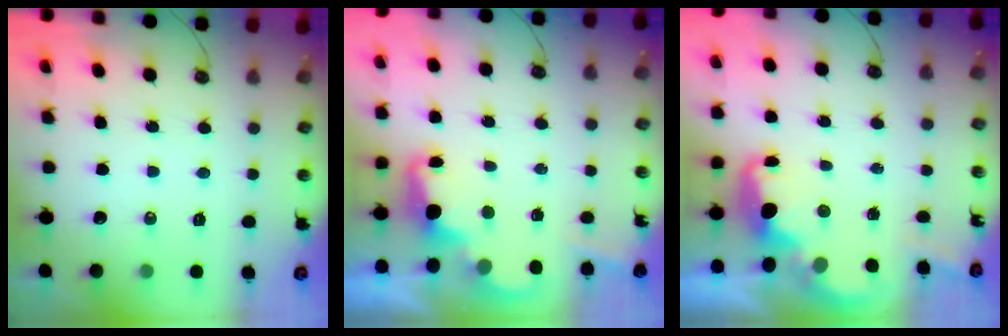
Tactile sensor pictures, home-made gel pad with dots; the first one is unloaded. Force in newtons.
{"total": 2.6, "press": 2.5, "slide": 0.6}
{"total": 3.0, "press": 2.9, "slide": 0.7}